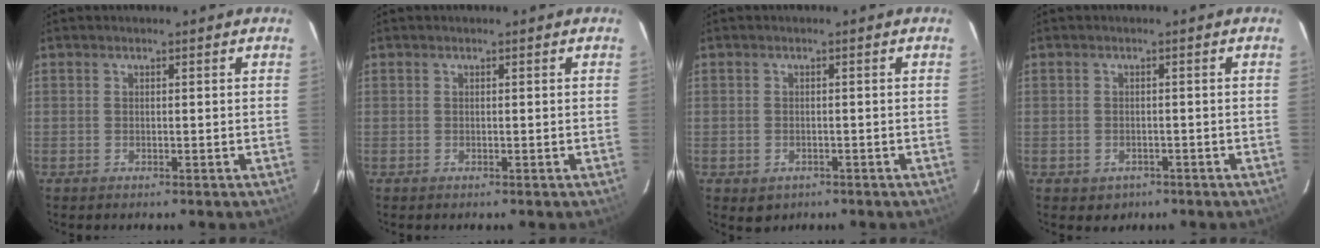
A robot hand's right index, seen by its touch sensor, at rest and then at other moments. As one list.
[{"total": 0.0}, {"total": 2.5, "force": [-1.1, 2.1, 0.8], "torque": [-0.019, -0.002, -0.007]}, {"total": 2.8, "force": [-1.3, 2.4, 0.7], "torque": [-0.019, 0.001, -0.010]}]